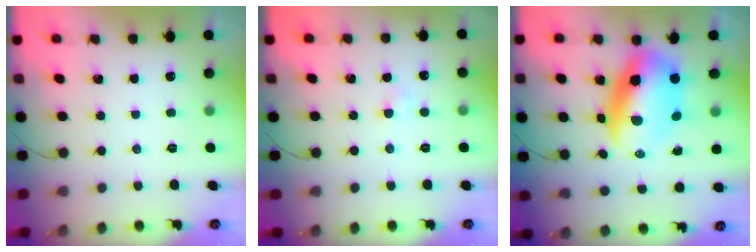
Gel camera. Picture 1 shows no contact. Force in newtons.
{"total": 1.9, "press": 1.7, "slide": 0.8}
{"total": 12.5, "press": 12.1, "slide": 3.1}